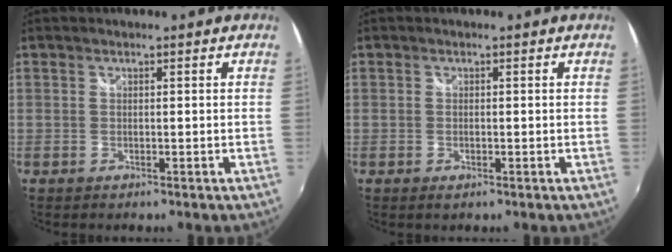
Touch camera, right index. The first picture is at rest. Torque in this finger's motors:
{"motor_torque": [0.20, 0.14, 0.18, 0.05]}